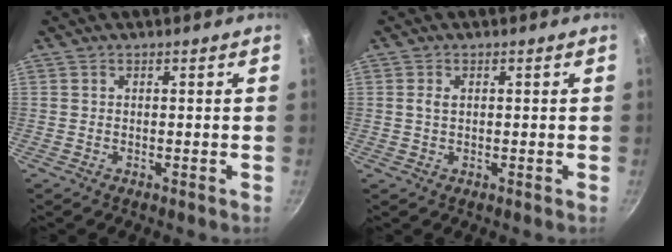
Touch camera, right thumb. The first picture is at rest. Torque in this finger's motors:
{"motor_torque": [-0.01, -0.02, 0.16, 0.49, 0.02]}